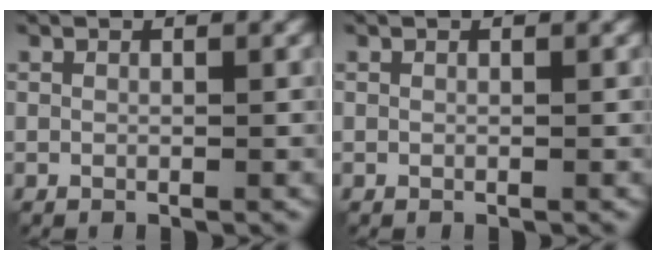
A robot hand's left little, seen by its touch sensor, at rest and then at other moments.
{"total": 0.0}